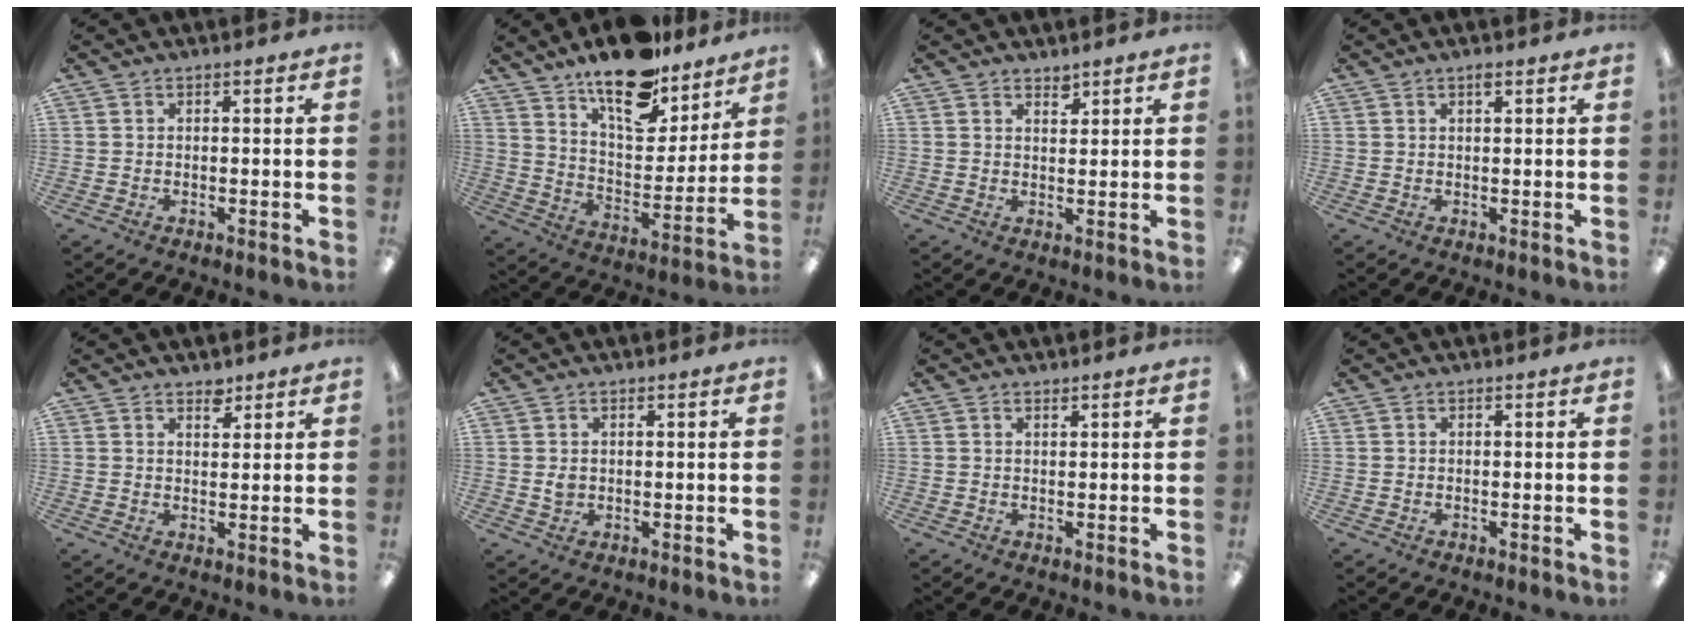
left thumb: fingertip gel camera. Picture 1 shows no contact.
{"total": 18.2, "force": [14.1, 7.3, 8.8], "torque": [-0.139, -0.095, 0.243]}
{"total": 2.3, "force": [2.1, 0.8, 0.4], "torque": [0.006, -0.017, 0.035]}
{"total": 1.1, "force": [0.9, 0.2, 0.6], "torque": [-0.006, -0.003, 0.014]}
{"total": 2.9, "force": [2.4, 1.3, 0.9], "torque": [0.005, -0.017, 0.040]}
{"total": 1.9, "force": [0.3, 1.5, 1.0], "torque": [-0.013, 0.000, 0.004]}
{"total": 0.8, "force": [0.8, 0.2, 0.1], "torque": [-0.003, -0.001, 0.015]}
{"total": 0.0}